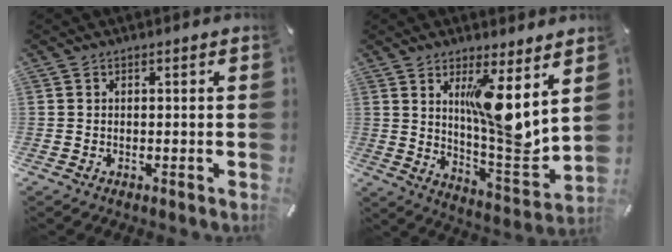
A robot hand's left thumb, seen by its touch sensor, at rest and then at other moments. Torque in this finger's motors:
{"motor_torque": [1.85, 2.72, 1.46, -1.31, 0.52]}